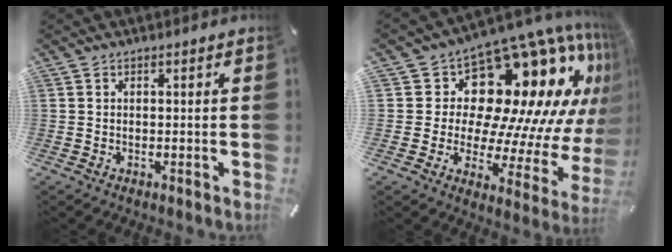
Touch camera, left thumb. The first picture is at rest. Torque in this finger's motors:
{"motor_torque": [2.07, 2.08, 0.97, 0.25, 0.09]}